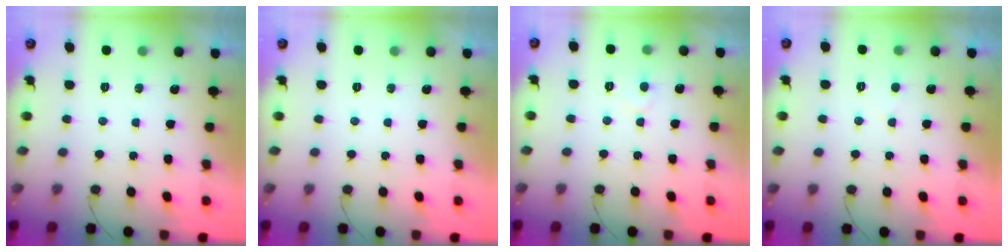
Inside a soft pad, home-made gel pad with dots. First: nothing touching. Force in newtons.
{"total": 0.0}
{"total": 4.8, "press": 4.7, "slide": 0.4}
{"total": 2.8, "press": 2.8, "slide": 0.3}